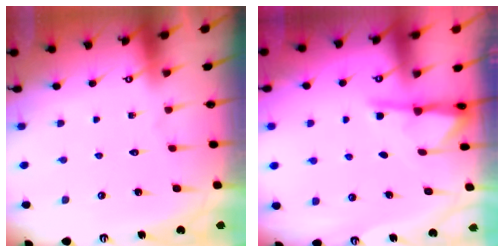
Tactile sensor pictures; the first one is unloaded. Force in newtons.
{"total": 2.6, "press": 2.6, "slide": 0.4}